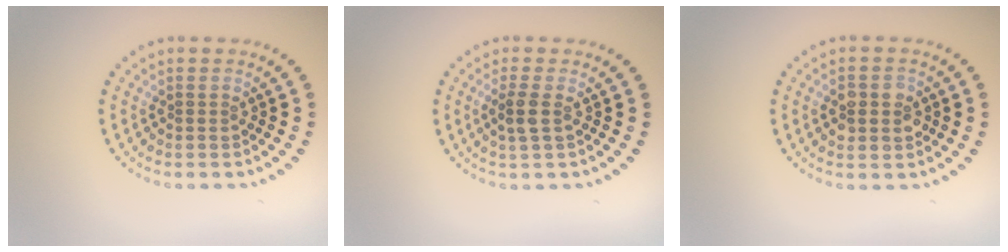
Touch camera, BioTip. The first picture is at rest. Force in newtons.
{"total": 1.7, "press": 1.5, "slide": 0.8}
{"total": 2.7, "press": 2.7, "slide": 0.2}